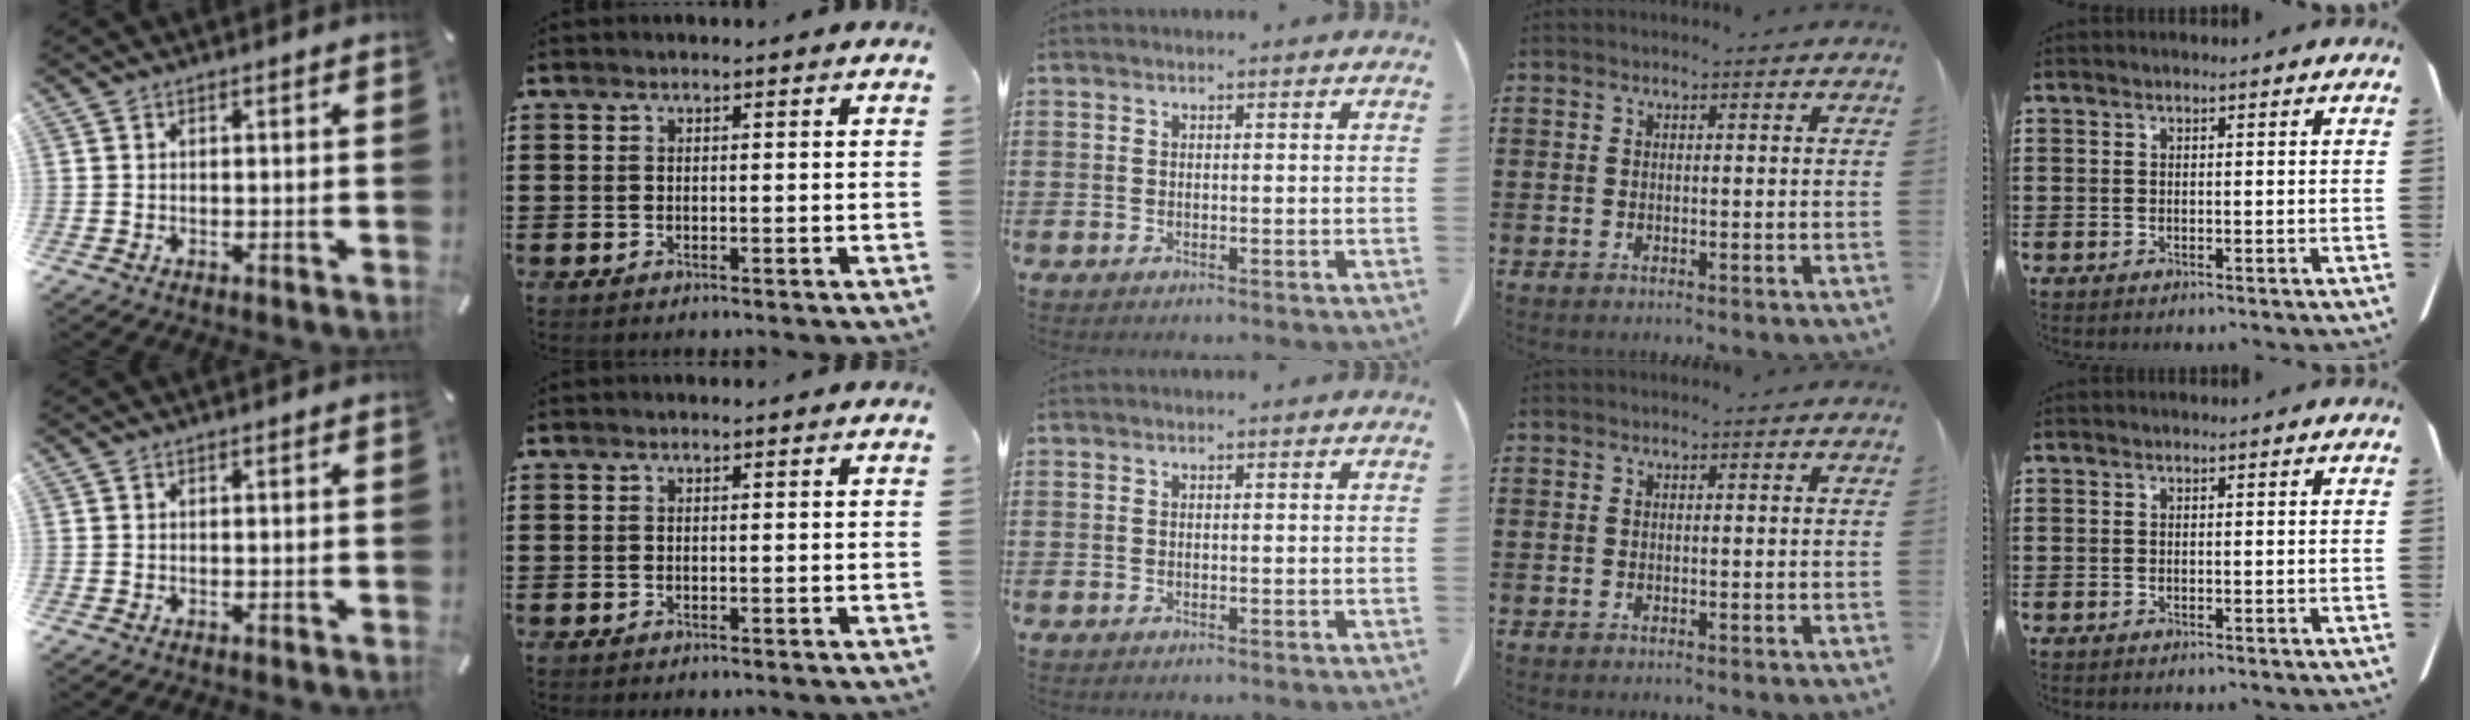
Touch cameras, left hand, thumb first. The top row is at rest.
{}